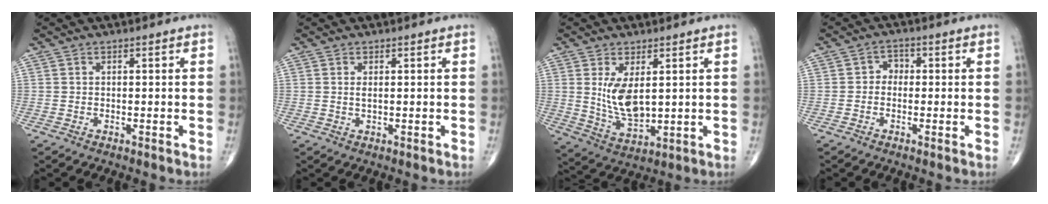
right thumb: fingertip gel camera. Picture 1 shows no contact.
{"total": 1.0, "force": [0.2, 0.3, 0.9], "torque": [-0.018, -0.003, 0.006]}
{"total": 8.5, "force": [1.9, 4.0, 7.2], "torque": [-0.131, -0.027, 0.050]}
{"total": 2.3, "force": [-0.3, 2.0, 1.2], "torque": [0.001, 0.009, -0.016]}